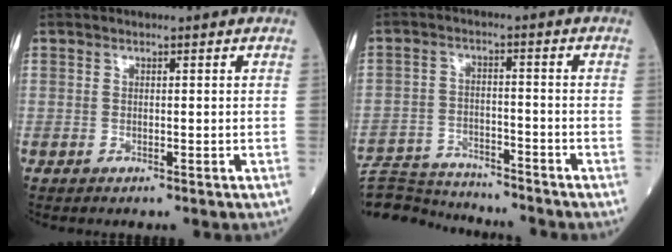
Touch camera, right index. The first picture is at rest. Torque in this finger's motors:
{"motor_torque": [0.01, -0.73, -0.22, -0.22]}